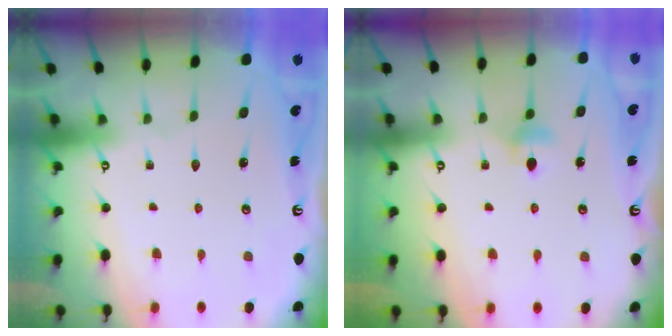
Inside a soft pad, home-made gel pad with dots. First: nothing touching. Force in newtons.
{"total": 4.3, "press": 4.2, "slide": 0.7}